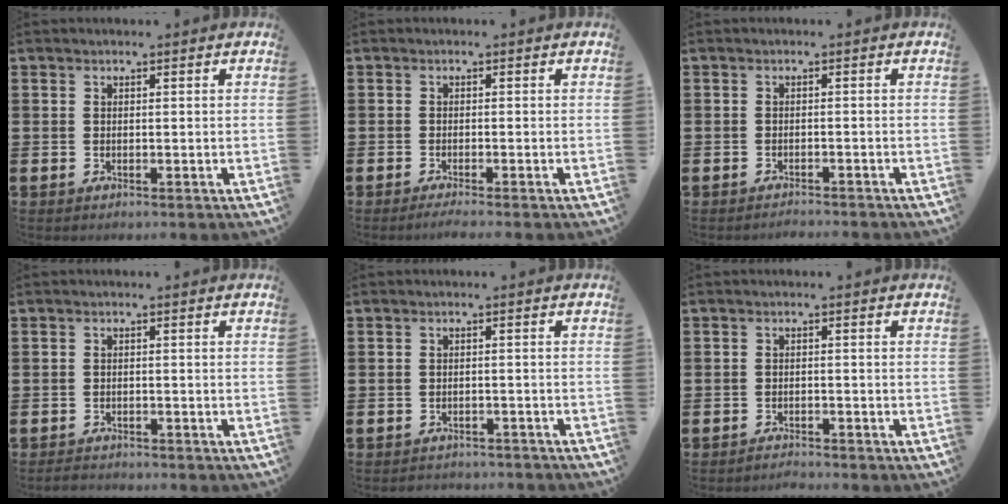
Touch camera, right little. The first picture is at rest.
{"total": 0.9, "force": [-0.7, 0.0, 0.6], "torque": [-0.009, -0.001, -0.013]}
{"total": 1.0, "force": [-1.0, -0.1, -0.1], "torque": [-0.001, 0.002, -0.022]}
{"total": 1.2, "force": [-1.2, 0.2, 0.1], "torque": [-0.006, 0.002, -0.025]}
{"total": 1.4, "force": [-1.4, 0.1, -0.2], "torque": [-0.003, 0.003, -0.031]}
{"total": 1.5, "force": [-1.5, 0.0, -0.2], "torque": [-0.001, 0.005, -0.031]}